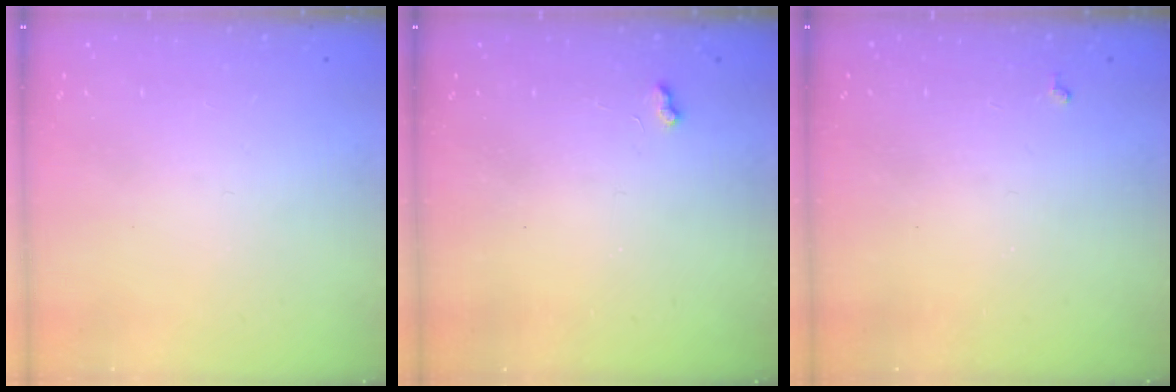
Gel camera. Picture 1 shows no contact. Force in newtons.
{"total": 1.8, "press": 1.8, "slide": 0.4}
{"total": 2.9, "press": 2.9, "slide": 0.4}